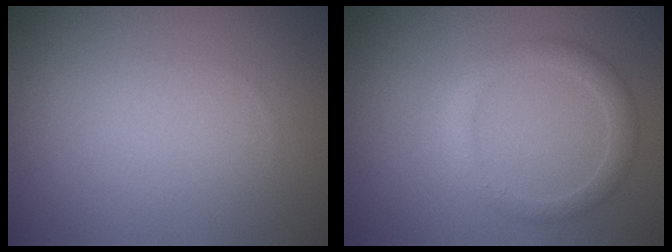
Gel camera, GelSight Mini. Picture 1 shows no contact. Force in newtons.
{"total": 2.2, "press": 2.2, "slide": 0.1}